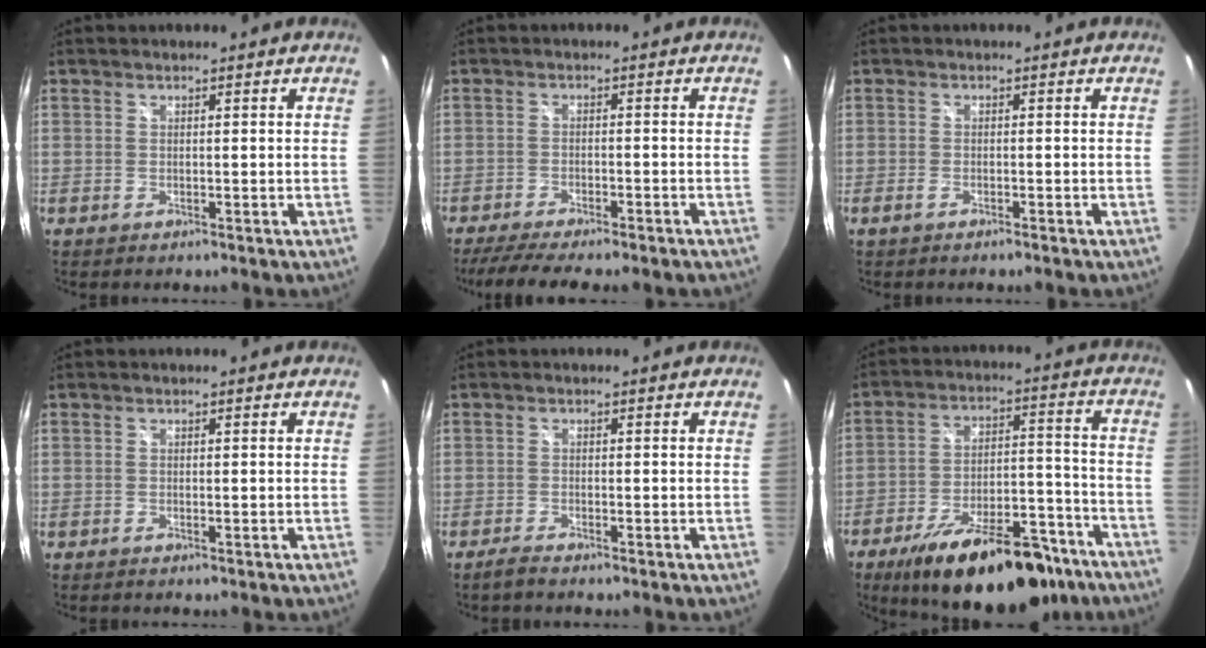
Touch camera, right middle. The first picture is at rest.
{"total": 10.9, "force": [-9.2, 1.5, 5.7], "torque": [-0.125, -0.028, -0.138]}
{"total": 1.8, "force": [-1.4, 0.5, 1.0], "torque": [-0.027, -0.002, -0.027]}
{"total": 0.0}
{"total": 1.9, "force": [-1.7, 0.2, 0.9], "torque": [-0.027, -0.003, -0.032]}
{"total": 24.0, "force": [-17.4, 8.8, 14.0], "torque": [-0.224, -0.003, -0.242]}